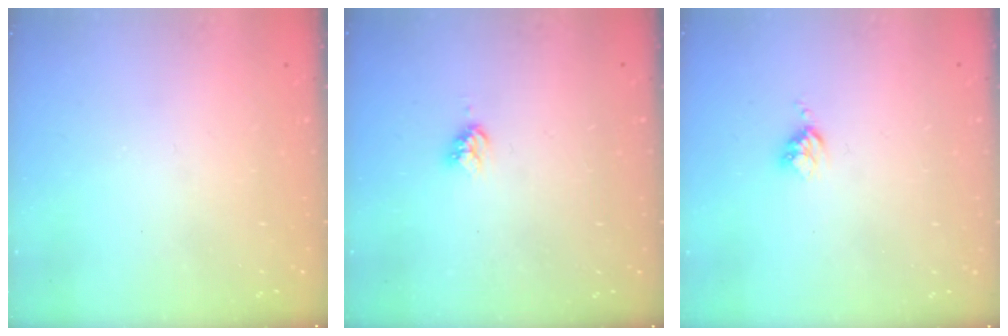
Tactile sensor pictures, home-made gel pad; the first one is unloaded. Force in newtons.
{"total": 4.4, "press": 4.4, "slide": 0.2}
{"total": 3.4, "press": 3.4, "slide": 0.4}